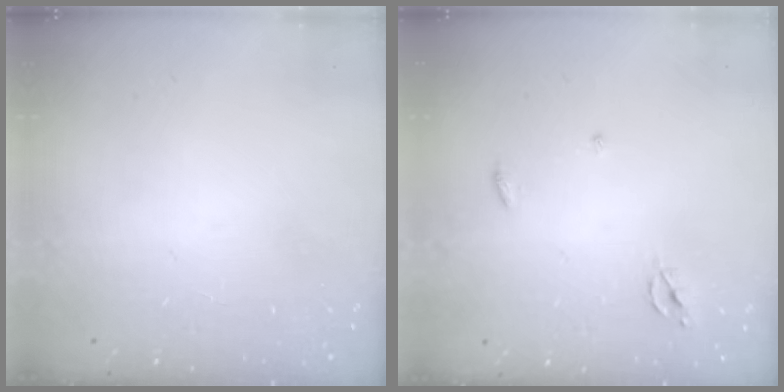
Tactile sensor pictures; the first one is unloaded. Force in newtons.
{"total": 2.3, "press": 2.3, "slide": 0.1}